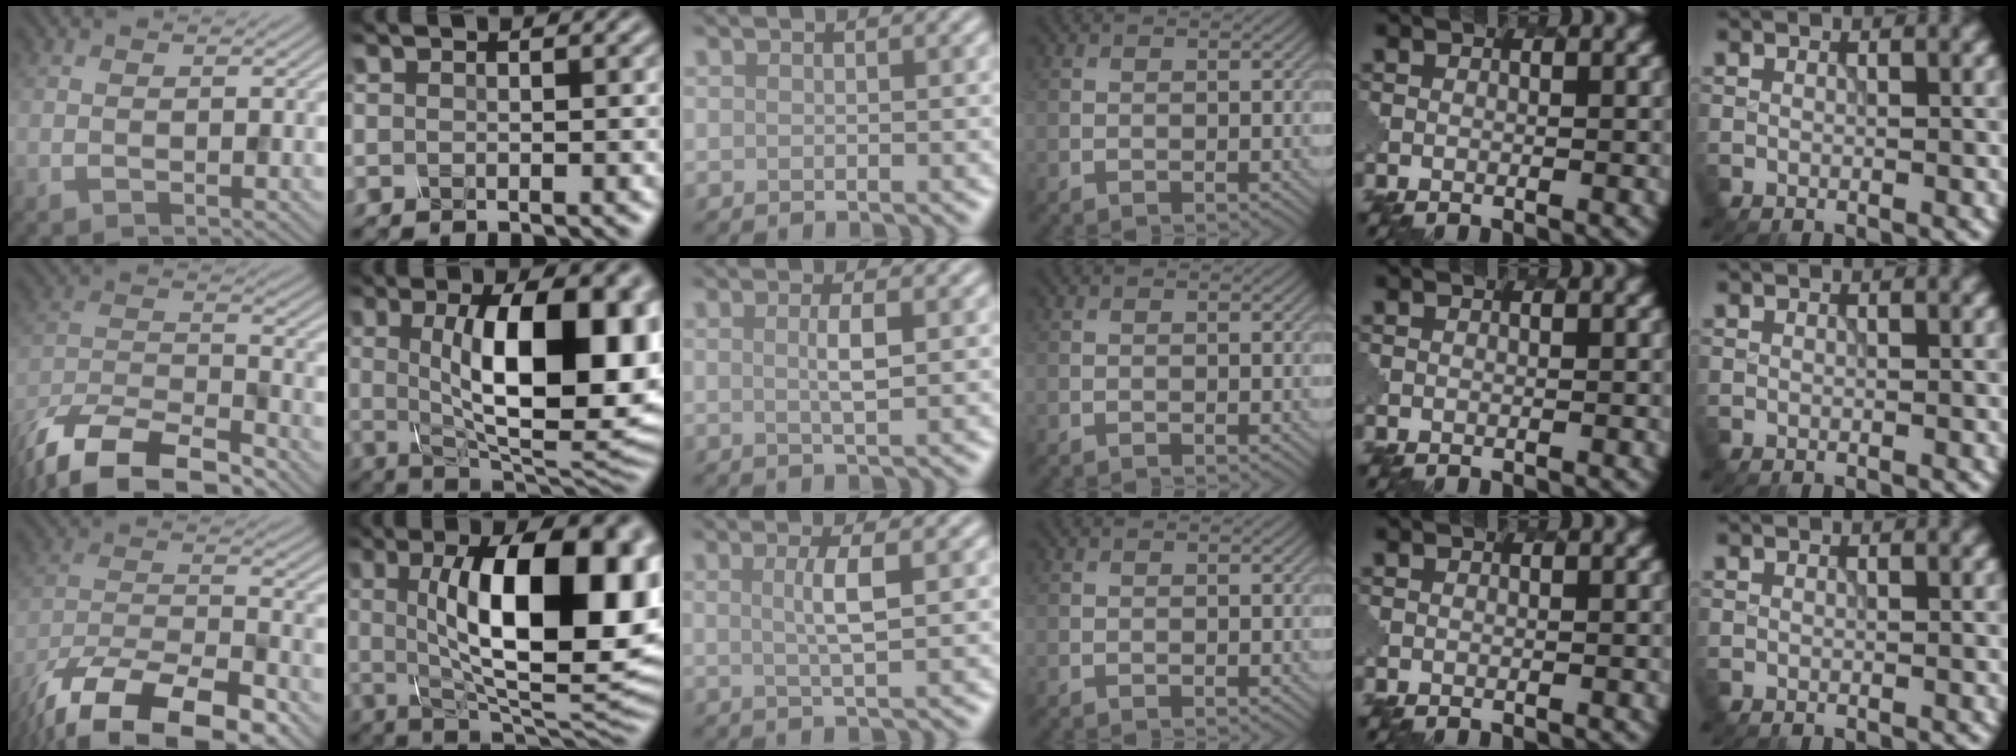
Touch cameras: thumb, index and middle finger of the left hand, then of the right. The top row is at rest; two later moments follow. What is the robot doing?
{"motion": "shake", "object": "salt shaker"}